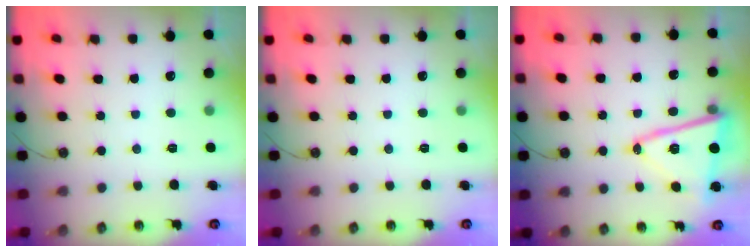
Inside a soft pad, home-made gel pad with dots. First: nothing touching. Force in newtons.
{"total": 0.0}
{"total": 14.4, "press": 14.3, "slide": 1.4}